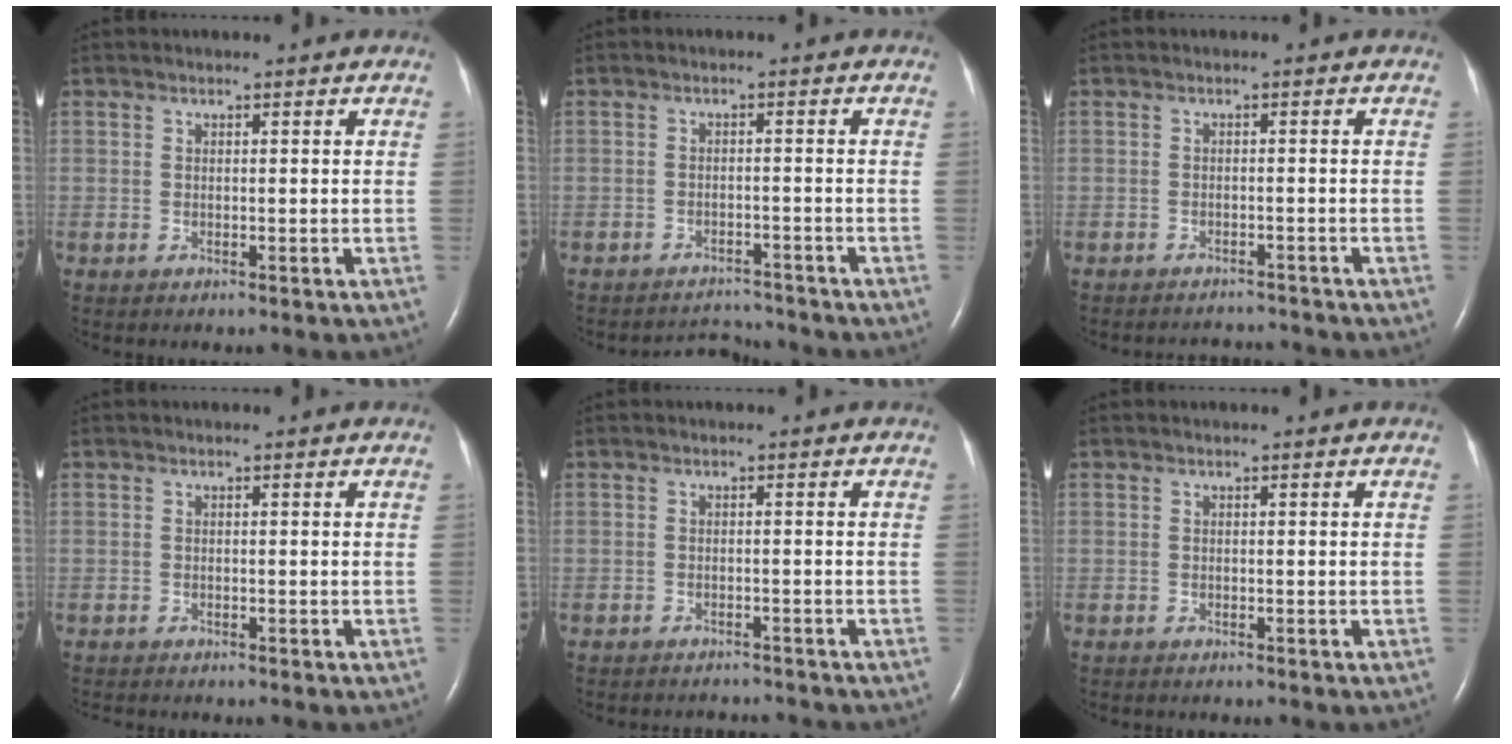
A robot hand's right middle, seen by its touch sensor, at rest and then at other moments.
{"total": 3.5, "force": [-3.3, 0.1, -1.2], "torque": [0.015, 0.001, -0.048]}
{"total": 3.8, "force": [-3.7, 0.4, -0.5], "torque": [0.006, -0.003, -0.051]}
{"total": 1.4, "force": [-1.3, 0.4, 0.4], "torque": [-0.011, -0.004, -0.016]}
{"total": 4.3, "force": [-4.2, 0.6, 0.1], "torque": [-0.001, -0.007, -0.055]}
{"total": 0.5, "force": [-0.5, 0.2, 0.1], "torque": [-0.010, -0.001, -0.007]}